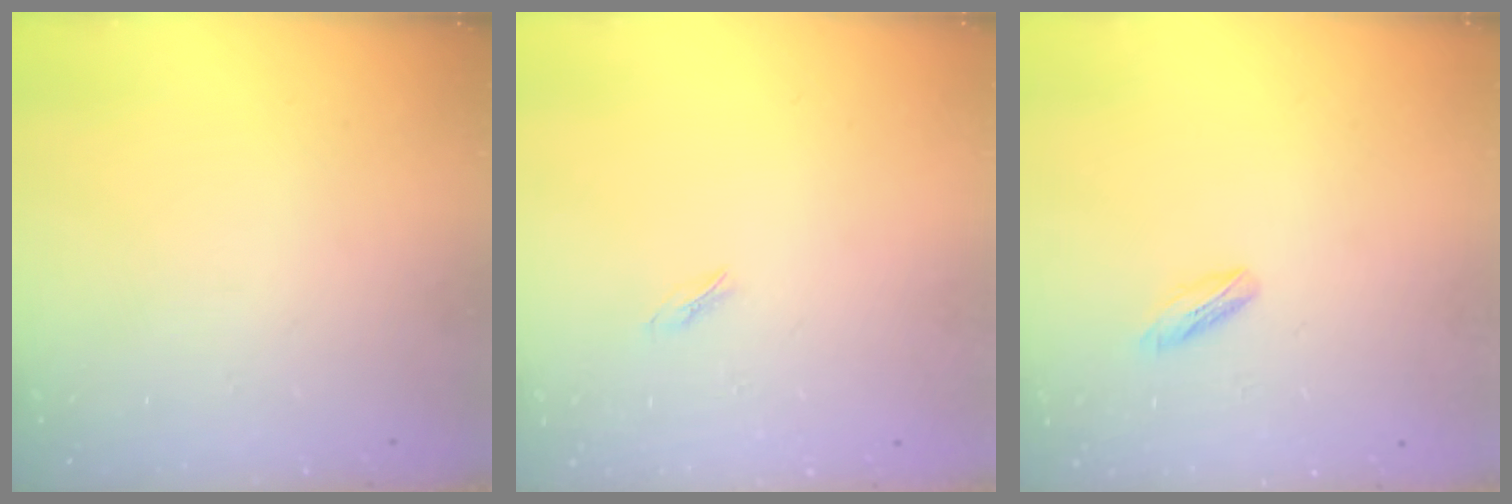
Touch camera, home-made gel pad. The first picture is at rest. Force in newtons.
{"total": 1.9, "press": 1.8, "slide": 0.5}
{"total": 3.6, "press": 3.4, "slide": 1.0}